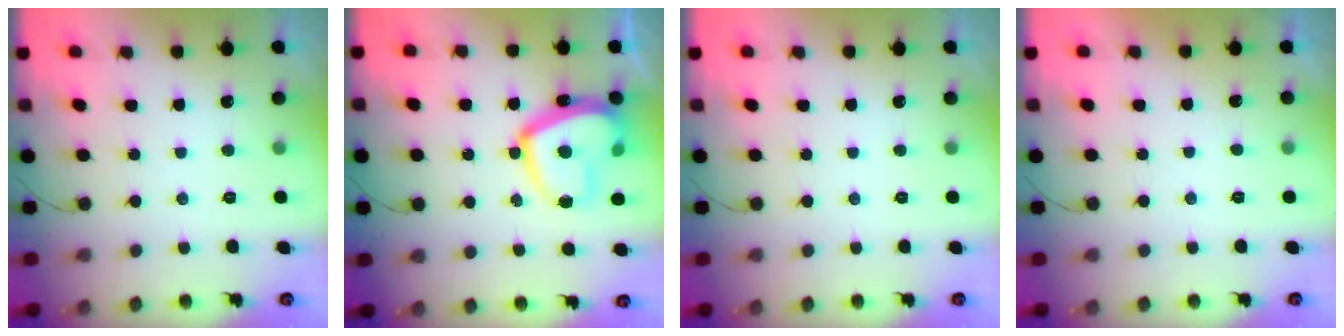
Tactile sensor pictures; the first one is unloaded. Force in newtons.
{"total": 17.8, "press": 17.7, "slide": 1.6}
{"total": 0.0}
{"total": 0.8, "press": 0.7, "slide": 0.4}